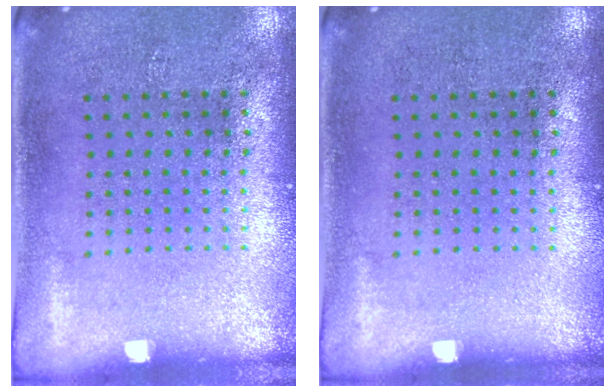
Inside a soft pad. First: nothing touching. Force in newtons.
{"total": 0.0}